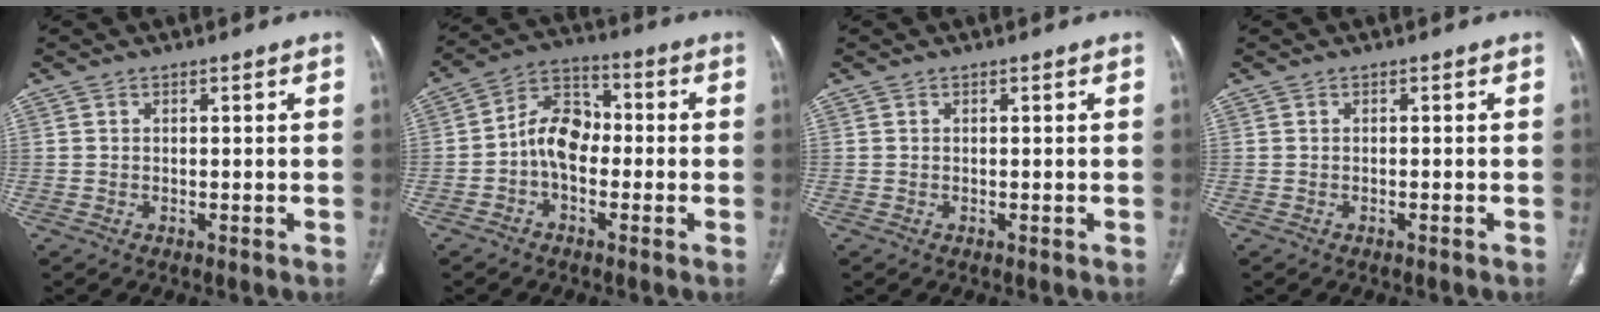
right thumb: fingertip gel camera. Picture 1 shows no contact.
{"total": 9.0, "force": [-1.6, 6.2, 6.4], "torque": [-0.094, 0.033, -0.043]}
{"total": 0.0}
{"total": 0.8, "force": [-0.6, 0.0, 0.5], "torque": [-0.014, 0.004, -0.003]}